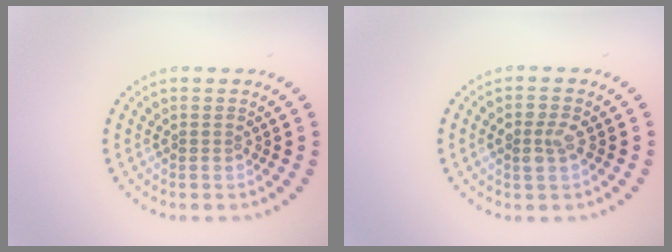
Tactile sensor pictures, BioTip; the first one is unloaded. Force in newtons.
{"total": 2.0, "press": 1.9, "slide": 0.3}